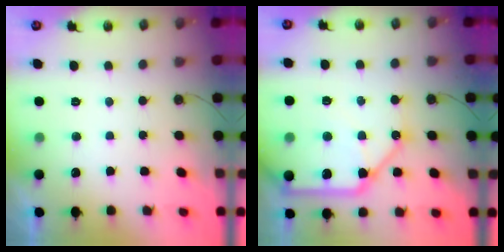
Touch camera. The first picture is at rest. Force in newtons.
{"total": 18.4, "press": 18.3, "slide": 2.1}